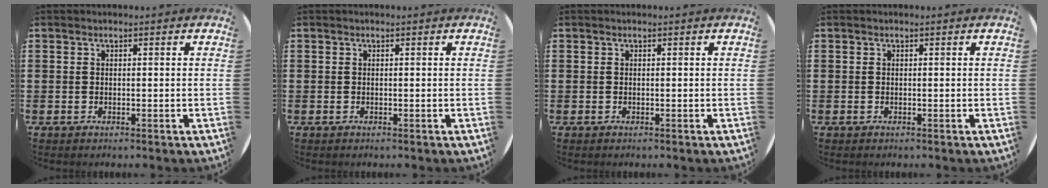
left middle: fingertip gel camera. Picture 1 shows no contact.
{"total": 0.0}
{"total": 0.0}
{"total": 0.0}